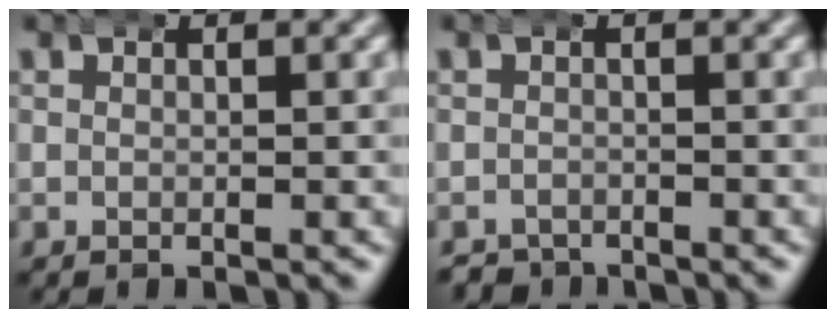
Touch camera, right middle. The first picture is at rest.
{"total": 2.0, "force": [-1.9, 0.6, -0.2], "torque": [0.002, -0.014, -0.027]}